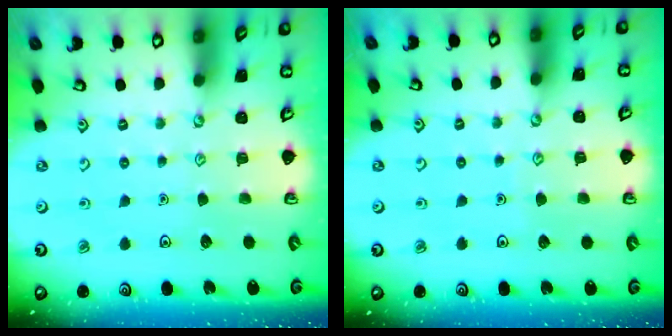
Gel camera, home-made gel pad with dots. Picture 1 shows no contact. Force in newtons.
{"total": 2.6, "press": 2.5, "slide": 0.3}